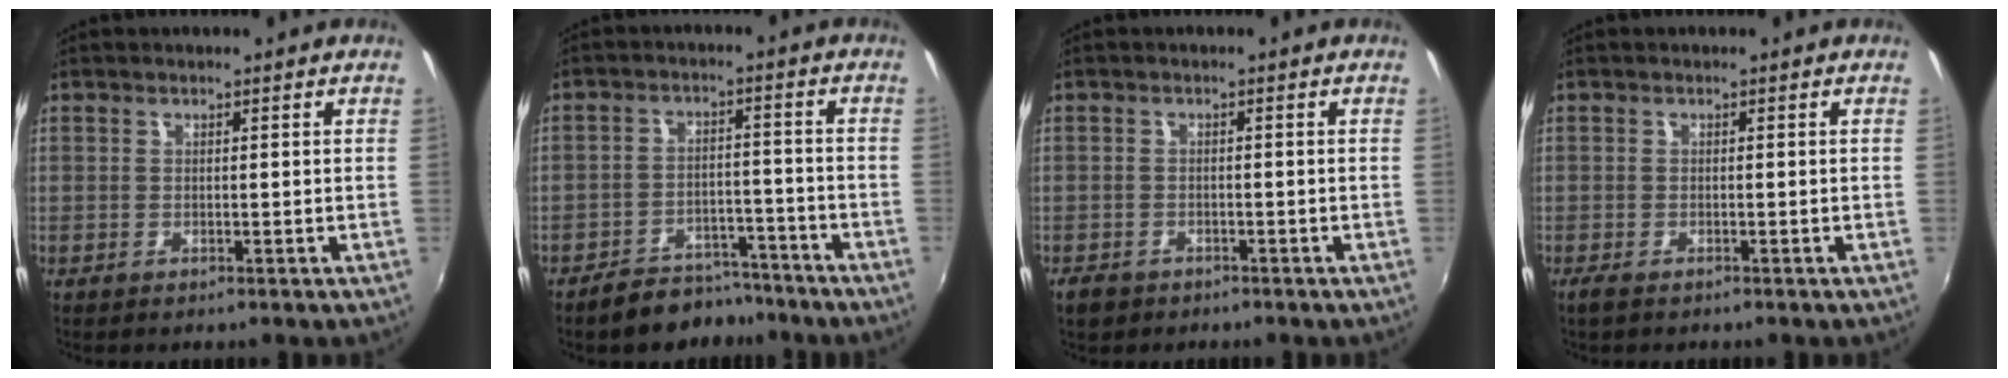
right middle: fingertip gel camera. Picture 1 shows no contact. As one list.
[{"total": 9.3, "force": [-8.2, 3.7, 2.4], "torque": [-0.058, 0.014, -0.109]}, {"total": 3.1, "force": [-2.2, 1.9, 1.0], "torque": [-0.031, -0.005, -0.037]}, {"total": 1.6, "force": [-1.2, 0.5, 0.9], "torque": [-0.019, -0.006, -0.023]}]